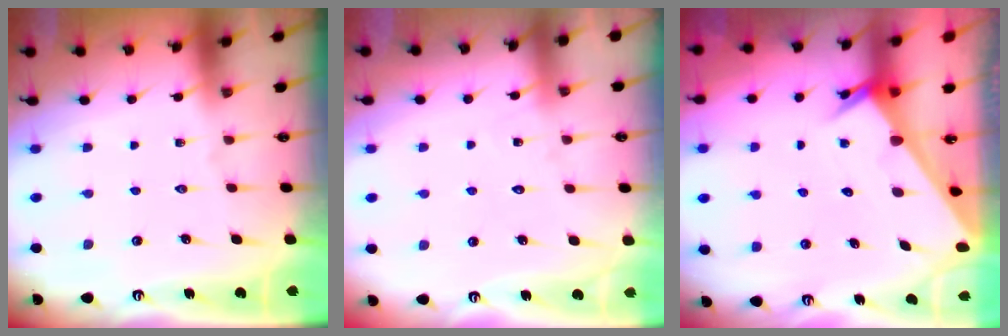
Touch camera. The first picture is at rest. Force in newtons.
{"total": 6.1, "press": 6.1, "slide": 0.5}
{"total": 2.0, "press": 2.0, "slide": 0.0}